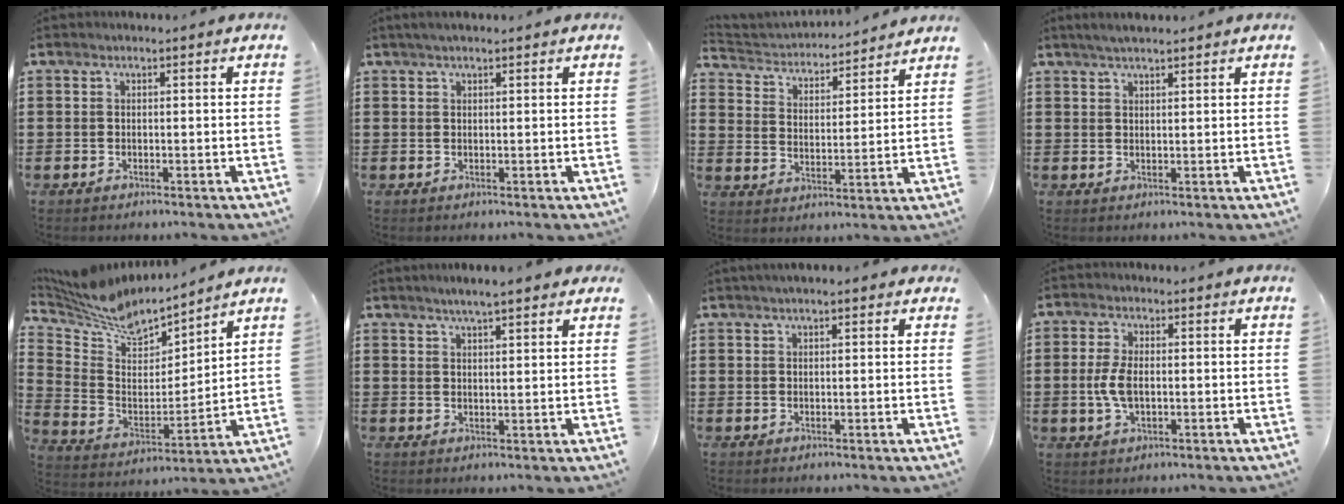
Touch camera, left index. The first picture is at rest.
{"total": 1.2, "force": [0.9, 0.1, 0.8], "torque": [-0.016, 0.002, 0.016]}
{"total": 3.3, "force": [3.3, 0.4, 0.0], "torque": [-0.023, -0.029, 0.050]}
{"total": 2.1, "force": [1.8, 0.2, 1.1], "torque": [-0.024, 0.004, 0.033]}
{"total": 7.7, "force": [6.9, 2.4, 2.3], "torque": [-0.087, -0.045, 0.120]}
{"total": 3.5, "force": [2.9, 0.2, 1.8], "torque": [-0.041, 0.002, 0.051]}
{"total": 1.8, "force": [1.3, 0.3, 1.2], "torque": [-0.024, 0.004, 0.024]}
{"total": 5.0, "force": [-0.2, 2.5, 4.3], "torque": [-0.110, -0.004, -0.012]}